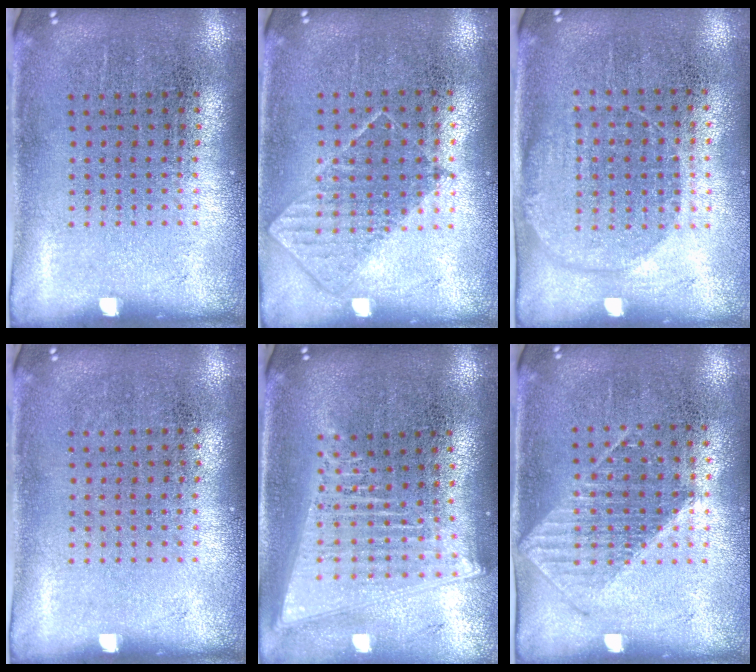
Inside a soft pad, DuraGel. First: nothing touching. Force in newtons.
{"total": 0.8, "press": 0.7, "slide": 0.3}
{"total": 1.5, "press": 1.4, "slide": 0.8}
{"total": 0.0}
{"total": 2.0, "press": 1.7, "slide": 1.1}
{"total": 0.9, "press": 0.9, "slide": 0.3}